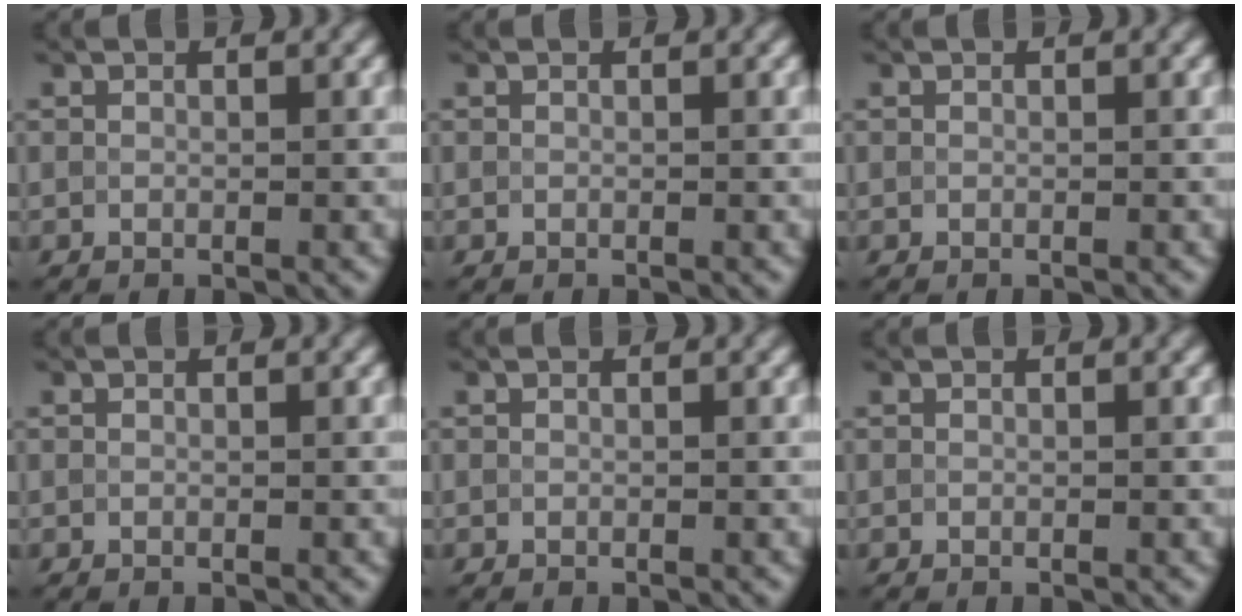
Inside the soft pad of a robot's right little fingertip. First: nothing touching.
{"total": 0.0}
{"total": 0.0}
{"total": 0.0}
{"total": 0.0}
{"total": 0.0}